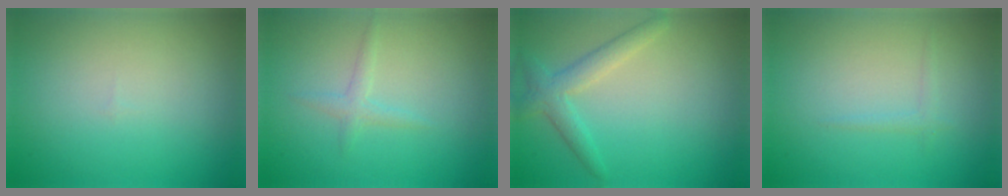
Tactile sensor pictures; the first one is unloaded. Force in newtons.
{"total": 1.2, "press": 1.2, "slide": 0.1}
{"total": 2.6, "press": 2.6, "slide": 0.1}
{"total": 0.9, "press": 0.8, "slide": 0.1}